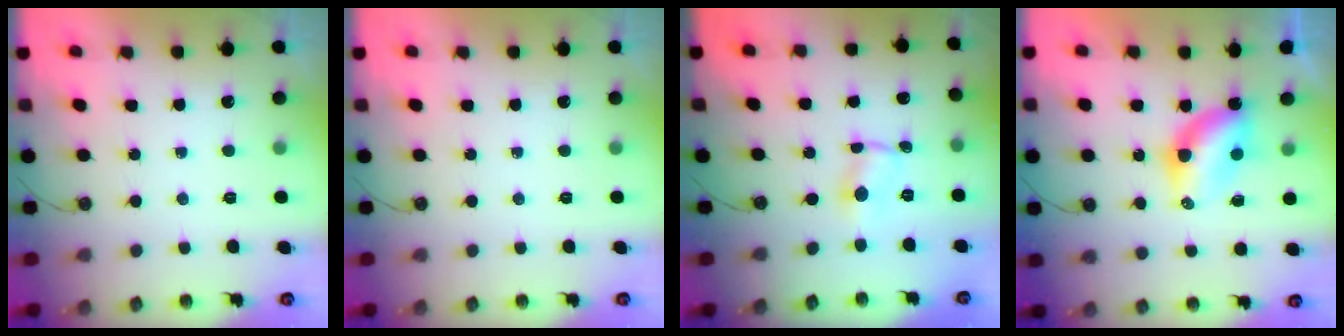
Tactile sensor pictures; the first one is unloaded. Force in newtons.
{"total": 0.0}
{"total": 1.3, "press": 1.3, "slide": 0.2}
{"total": 6.9, "press": 6.9, "slide": 0.6}